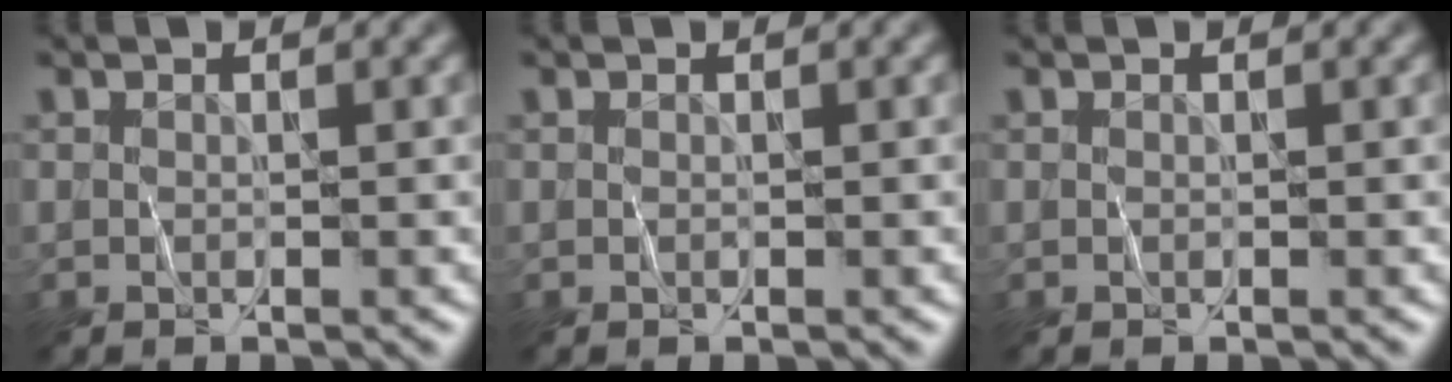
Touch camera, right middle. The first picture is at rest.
{"total": 0.0}
{"total": 0.0}